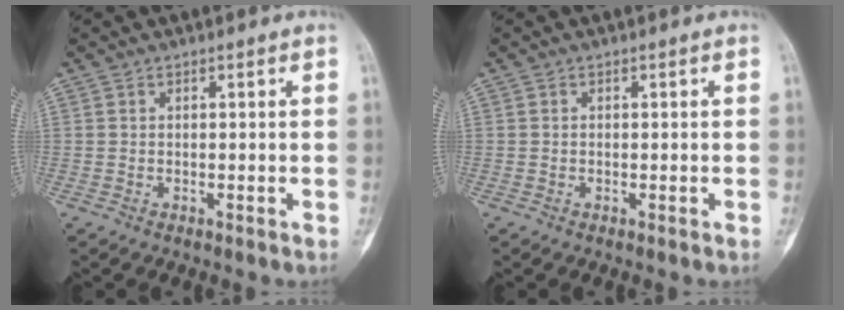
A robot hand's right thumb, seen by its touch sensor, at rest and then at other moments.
{"total": 0.0}